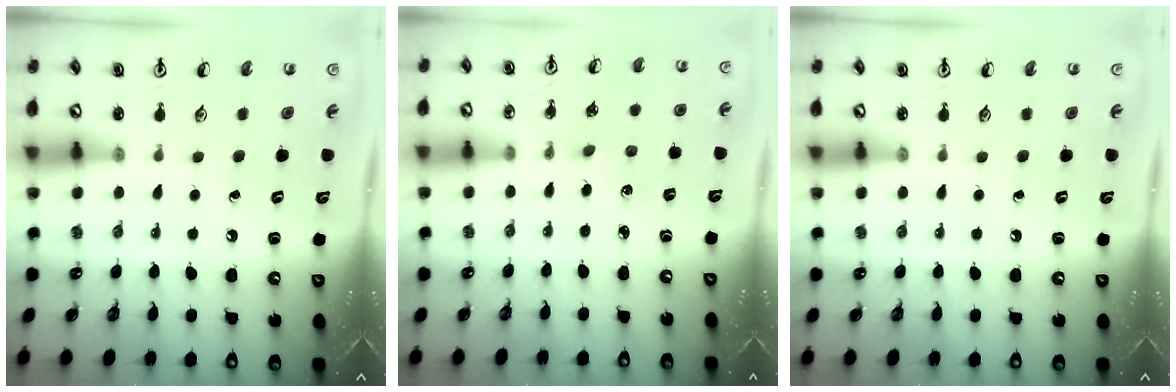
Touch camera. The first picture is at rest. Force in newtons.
{"total": 0.8, "press": 0.8, "slide": 0.2}
{"total": 0.0}